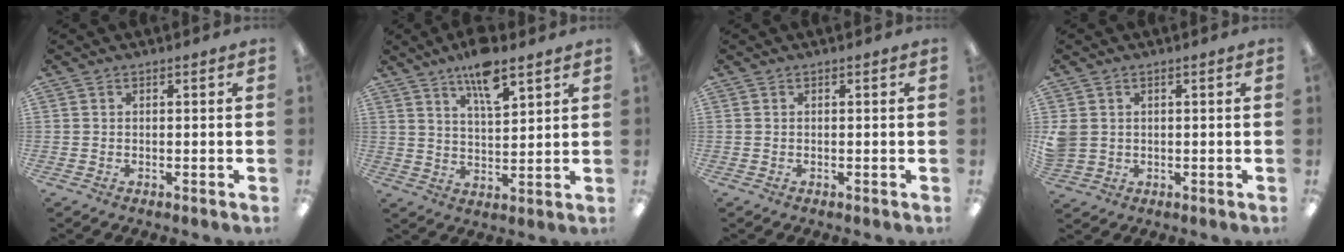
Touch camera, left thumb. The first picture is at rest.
{"total": 9.6, "force": [6.9, 3.0, 6.0], "torque": [-0.101, -0.034, 0.118]}
{"total": 0.0}
{"total": 3.6, "force": [0.7, 3.3, 1.3], "torque": [-0.027, 0.007, 0.017]}